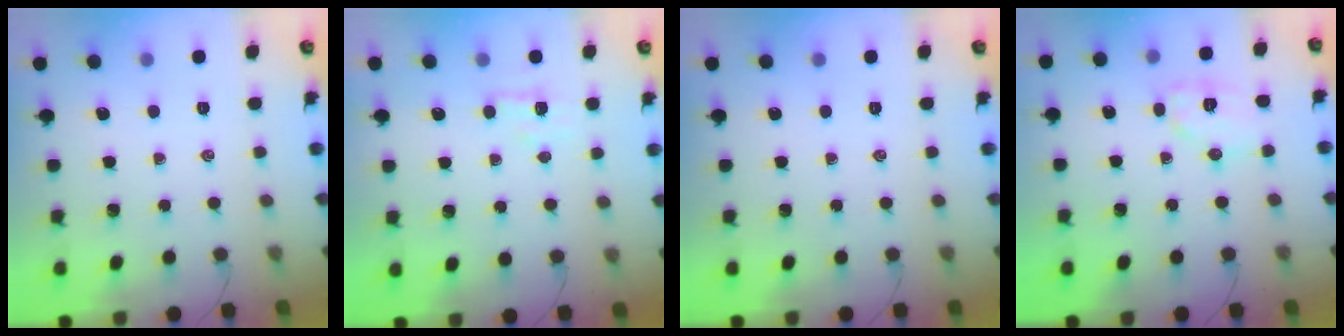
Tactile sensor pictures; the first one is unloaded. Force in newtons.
{"total": 3.8, "press": 3.6, "slide": 1.3}
{"total": 0.0}
{"total": 8.5, "press": 8.5, "slide": 0.4}